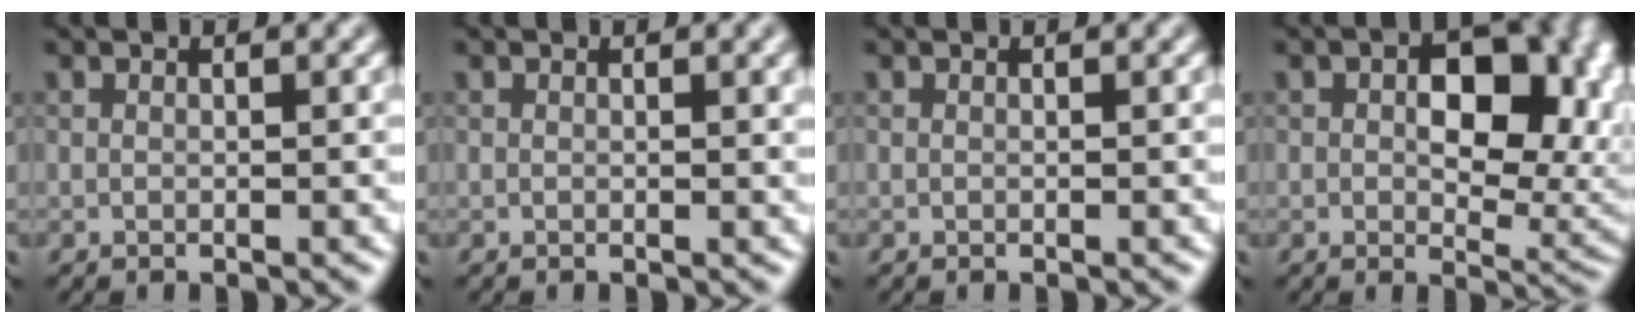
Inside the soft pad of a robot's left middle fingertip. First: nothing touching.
{"total": 1.3, "force": [0.7, 0.5, 1.0], "torque": [-0.007, 0.007, 0.008]}
{"total": 0.0}
{"total": 10.3, "force": [1.7, 6.0, 8.1], "torque": [-0.107, -0.003, 0.044]}